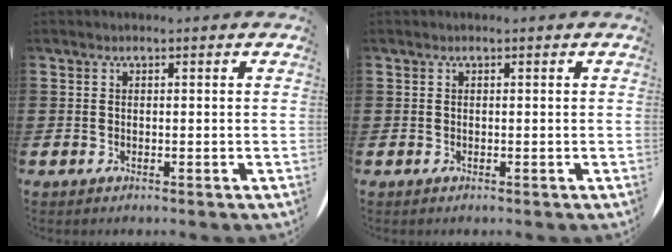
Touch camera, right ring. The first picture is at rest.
{"total": 0.0}